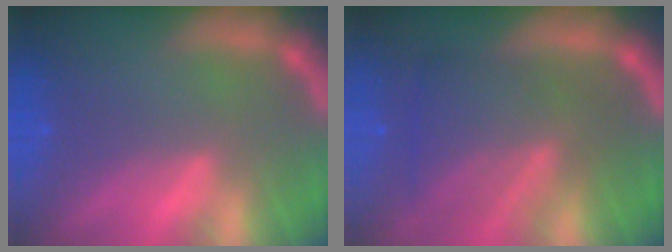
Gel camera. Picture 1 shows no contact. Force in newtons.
{"total": 7.0}